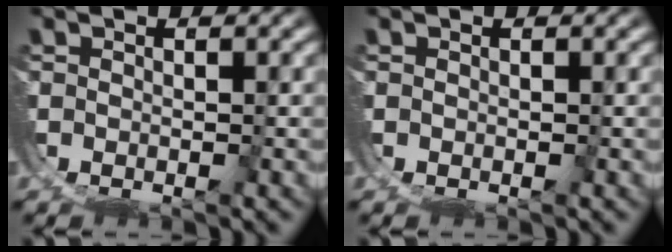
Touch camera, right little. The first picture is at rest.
{"total": 0.0}